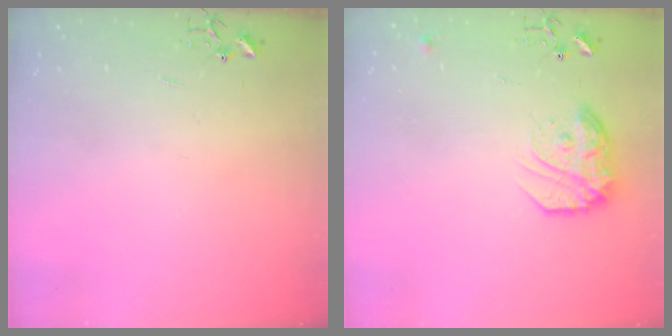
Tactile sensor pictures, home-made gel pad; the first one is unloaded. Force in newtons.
{"total": 15.0, "press": 15.0, "slide": 1.2}